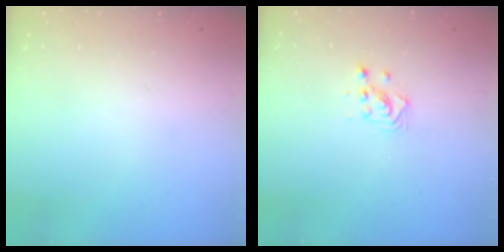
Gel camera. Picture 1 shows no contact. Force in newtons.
{"total": 2.9, "press": 2.9, "slide": 0.1}